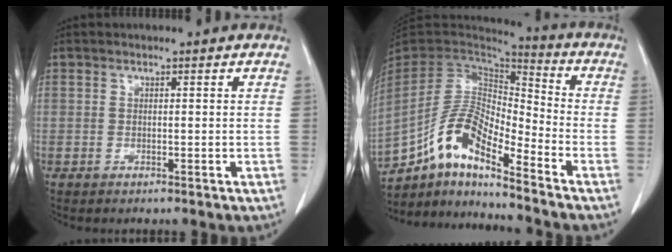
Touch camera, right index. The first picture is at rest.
{"total": 13.0, "force": [-8.7, 3.0, 9.1], "torque": [-0.182, 0.021, -0.161]}